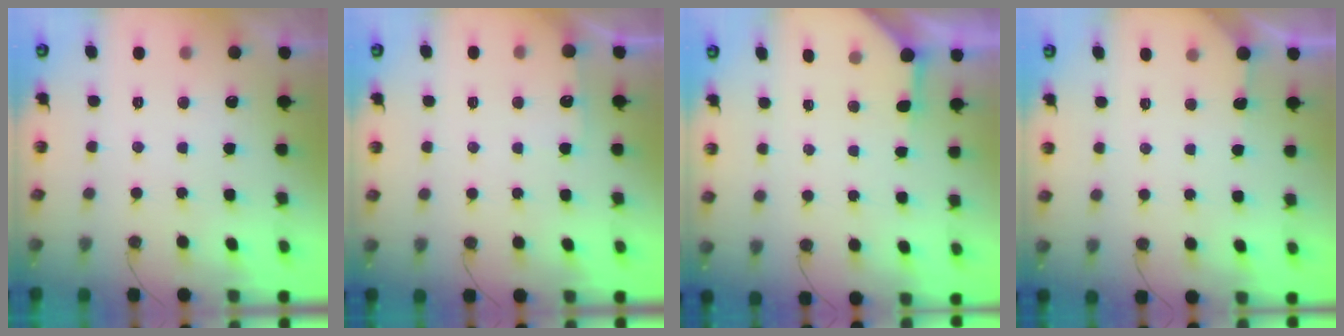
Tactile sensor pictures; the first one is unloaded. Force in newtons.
{"total": 3.7, "press": 3.6, "slide": 0.4}
{"total": 3.9, "press": 3.8, "slide": 0.5}
{"total": 2.9, "press": 2.9, "slide": 0.4}